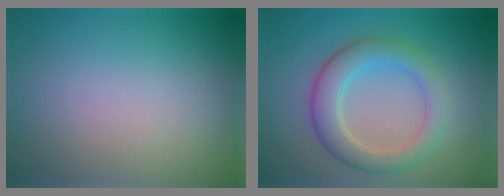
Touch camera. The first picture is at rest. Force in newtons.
{"total": 4.6, "press": 4.6, "slide": 0.0}